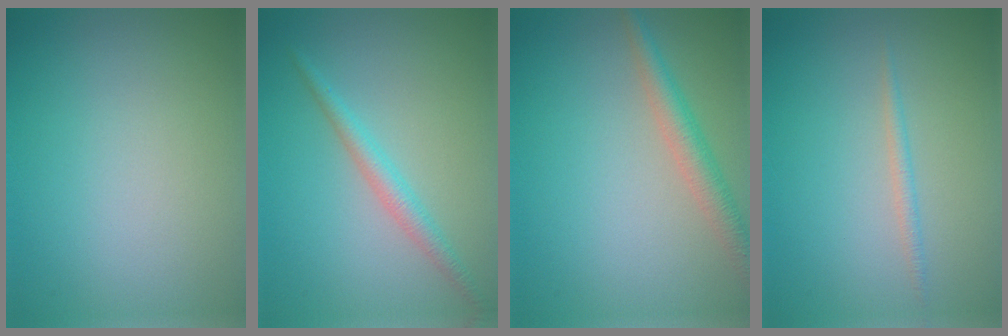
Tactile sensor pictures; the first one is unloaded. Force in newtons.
{"total": 2.0, "press": 2.0, "slide": 0.1}
{"total": 2.9, "press": 2.9, "slide": 0.2}
{"total": 0.7, "press": 0.7, "slide": 0.1}